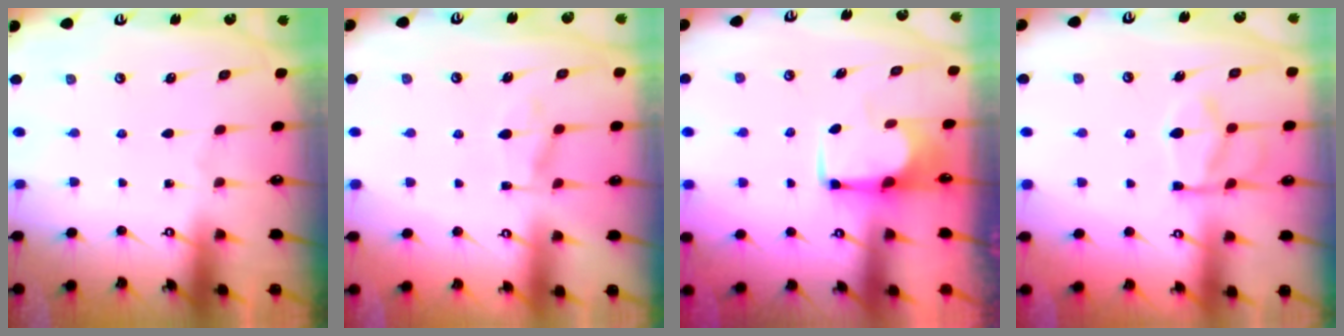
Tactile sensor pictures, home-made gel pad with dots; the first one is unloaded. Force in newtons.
{"total": 1.5, "press": 0.2, "slide": 1.5}
{"total": 1.9, "press": 1.7, "slide": 0.8}
{"total": 6.9, "press": 6.7, "slide": 1.7}